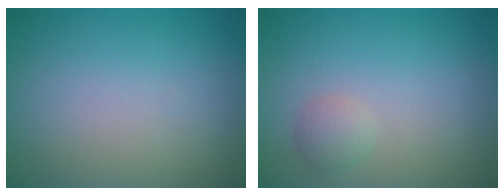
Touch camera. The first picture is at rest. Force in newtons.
{"total": 1.3, "press": 1.3, "slide": 0.1}